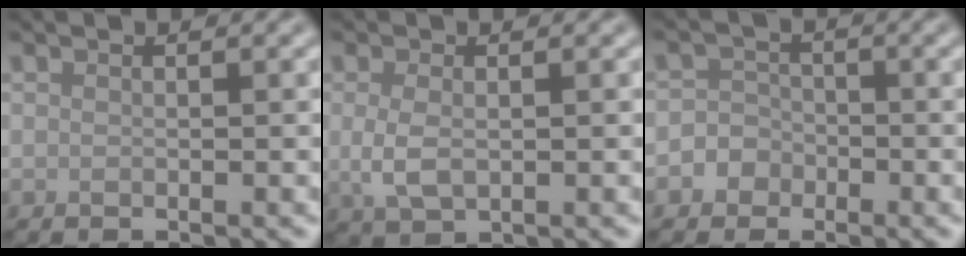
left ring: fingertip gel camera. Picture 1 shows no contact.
{"total": 2.6, "force": [0.0, 1.5, 2.2], "torque": [-0.050, -0.004, 0.002]}
{"total": 3.0, "force": [-1.4, 2.6, 0.4], "torque": [0.024, 0.006, -0.038]}